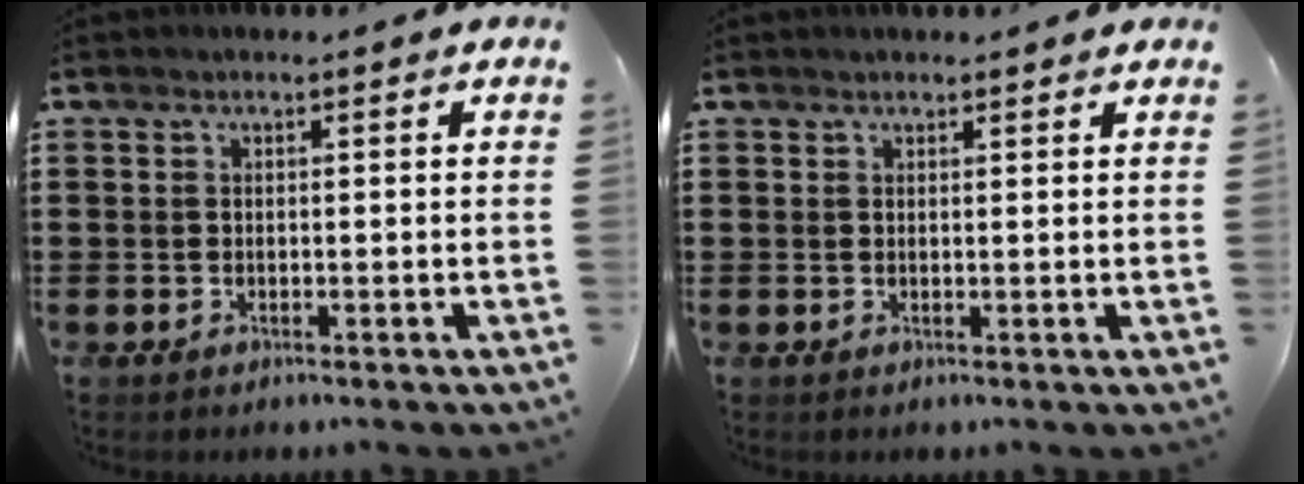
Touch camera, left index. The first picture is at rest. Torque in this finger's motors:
{"motor_torque": [2.14, 0.00, 0.36, 0.05]}